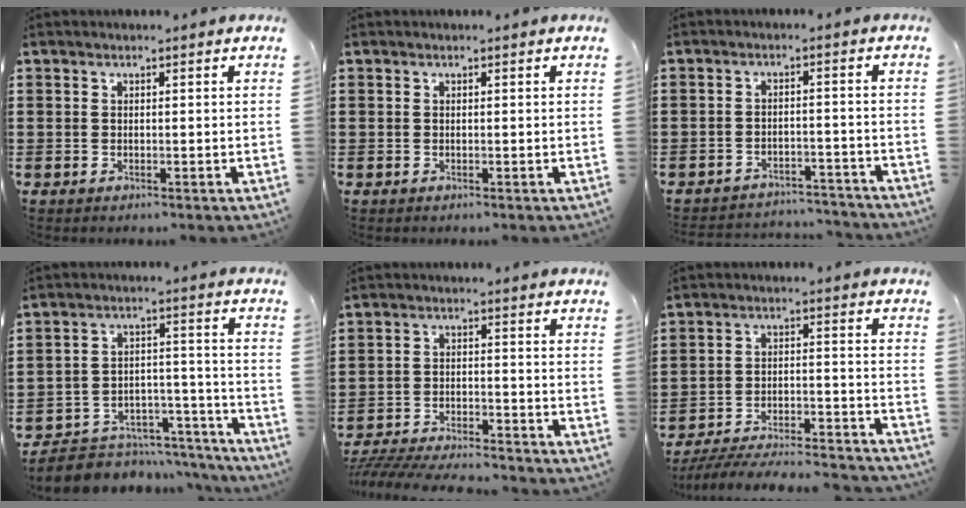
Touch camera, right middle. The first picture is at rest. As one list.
[{"total": 0.0}, {"total": 3.5, "force": [-3.5, 0.3, 0.0], "torque": [-0.006, 0.000, -0.073]}, {"total": 5.4, "force": [-4.9, 2.2, 0.6], "torque": [-0.012, 0.017, -0.094]}, {"total": 5.6, "force": [-5.4, 0.4, 1.0], "torque": [-0.027, 0.000, -0.110]}, {"total": 6.5, "force": [-6.2, 0.5, 1.8], "torque": [-0.036, 0.000, -0.122]}]